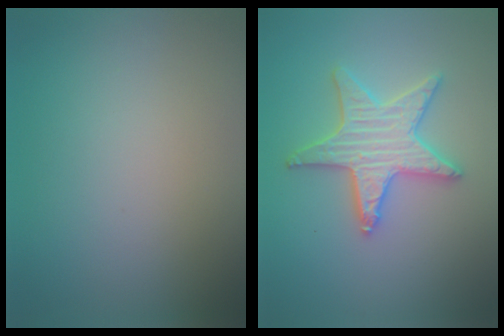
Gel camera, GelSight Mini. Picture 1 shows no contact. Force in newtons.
{"total": 4.2, "press": 4.1, "slide": 0.8}